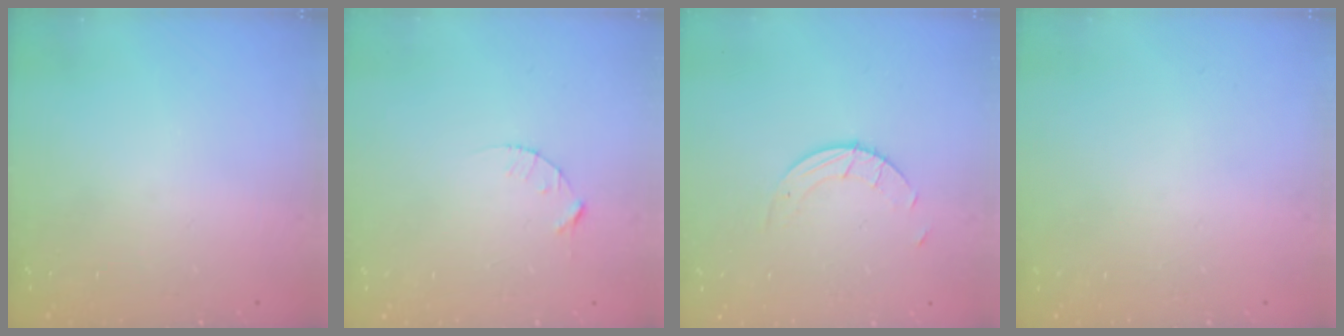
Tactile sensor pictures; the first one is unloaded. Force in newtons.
{"total": 3.1, "press": 3.1, "slide": 0.4}
{"total": 2.7, "press": 2.7, "slide": 0.3}
{"total": 0.0}